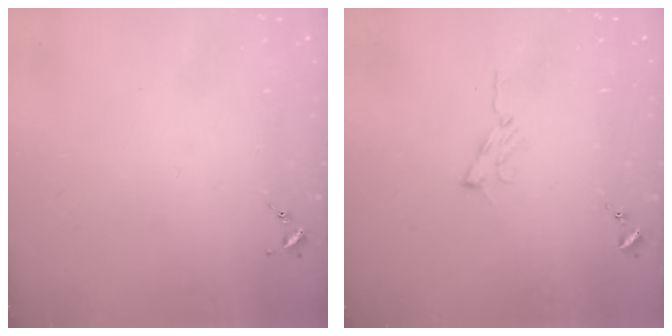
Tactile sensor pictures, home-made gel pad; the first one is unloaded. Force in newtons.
{"total": 5.8, "press": 5.8, "slide": 0.6}